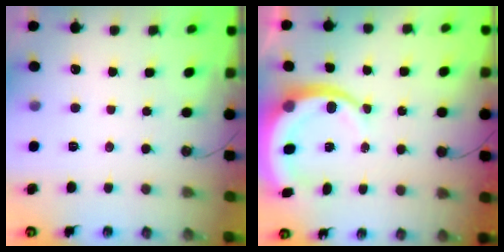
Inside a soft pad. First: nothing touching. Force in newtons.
{"total": 11.0, "press": 10.8, "slide": 1.8}